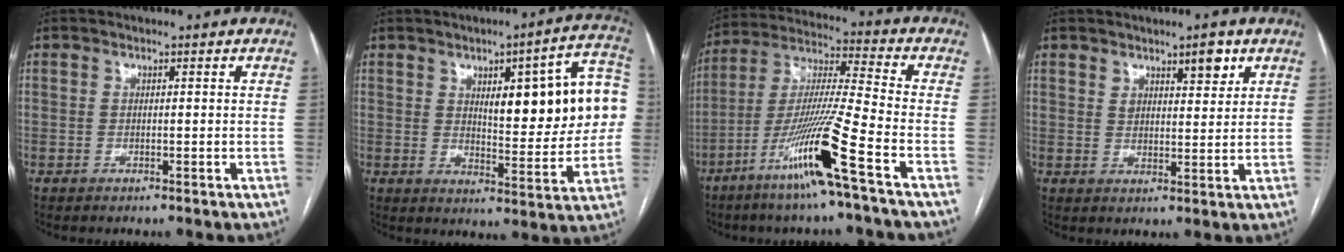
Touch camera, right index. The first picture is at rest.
{"total": 16.0, "force": [3.1, 4.6, 15.0], "torque": [-0.185, 0.030, 0.045]}
{"total": 15.4, "force": [-8.0, -1.7, 13.1], "torque": [-0.262, -0.026, -0.153]}
{"total": 4.6, "force": [2.9, 1.8, 3.1], "torque": [-0.048, 0.000, 0.046]}